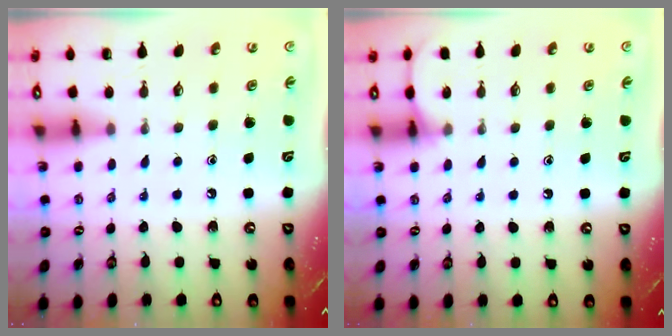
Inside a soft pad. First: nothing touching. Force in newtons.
{"total": 5.1, "press": 5.0, "slide": 0.7}